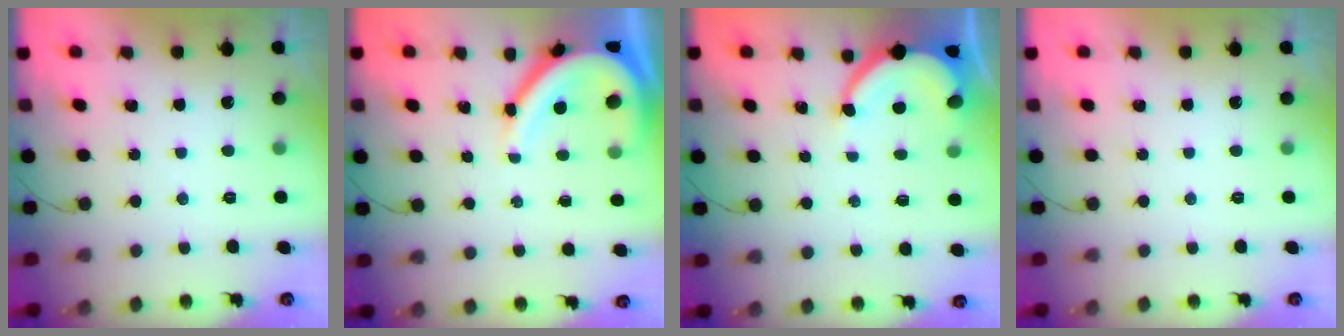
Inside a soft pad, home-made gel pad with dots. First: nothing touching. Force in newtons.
{"total": 11.1, "press": 11.0, "slide": 1.1}
{"total": 6.1, "press": 6.1, "slide": 0.8}
{"total": 0.0}